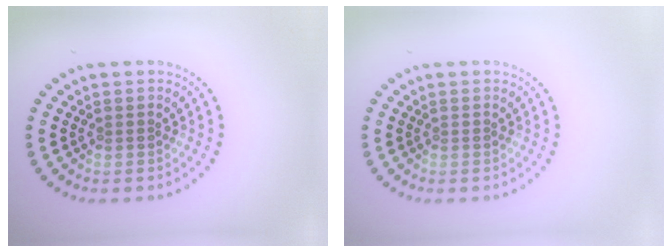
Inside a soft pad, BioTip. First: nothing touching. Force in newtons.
{"total": 0.0}